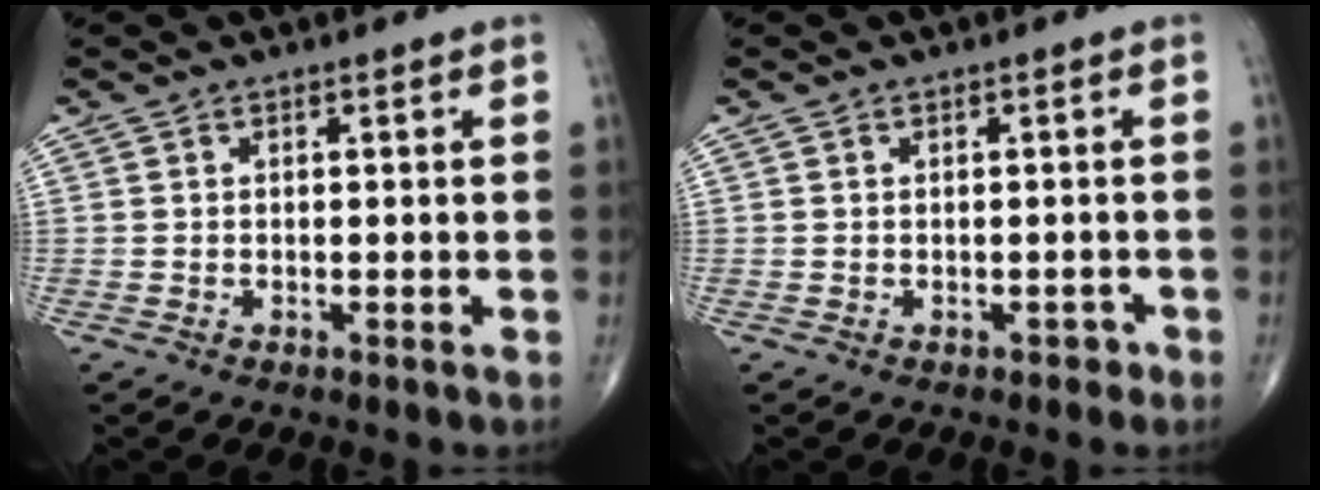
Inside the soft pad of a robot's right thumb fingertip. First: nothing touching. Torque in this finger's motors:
{"motor_torque": [0.54, -0.21, -0.17, -0.13, 0.01]}